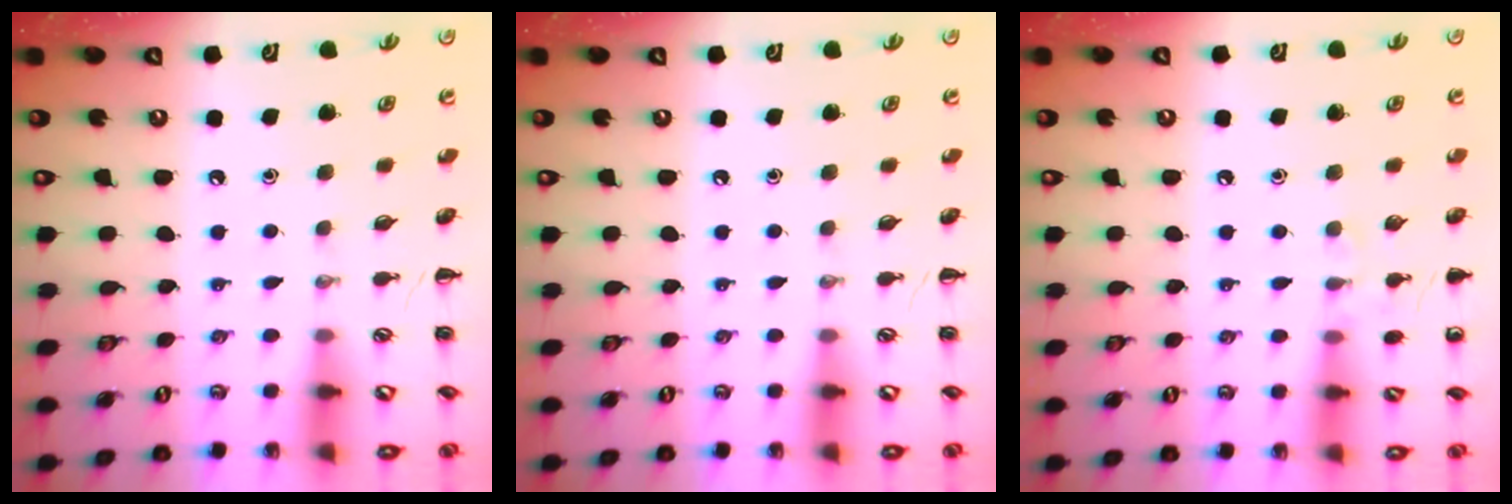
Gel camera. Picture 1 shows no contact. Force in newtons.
{"total": 0.0}
{"total": 5.3, "press": 5.0, "slide": 1.8}